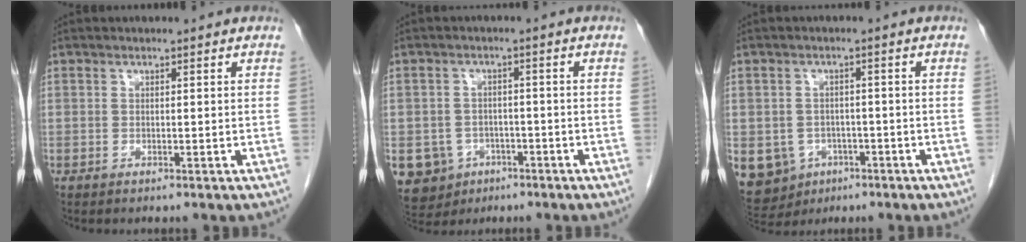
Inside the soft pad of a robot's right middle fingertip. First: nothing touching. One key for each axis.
{"total": 7.6, "fx": -3.4, "fy": 6.6, "fz": 1.4, "tx": -0.038, "ty": 0.008, "tz": -0.043}
{"total": 11.9, "fx": -4.7, "fy": 10.2, "fz": 3.8, "tx": -0.111, "ty": 0.007, "tz": -0.057}